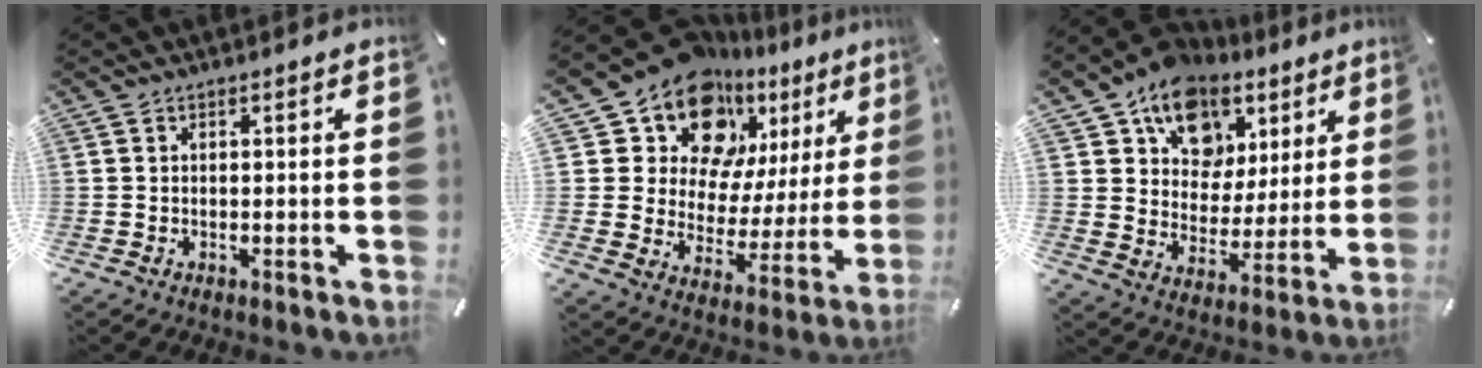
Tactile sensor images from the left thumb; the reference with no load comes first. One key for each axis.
{"total": 16.3, "fx": 11.8, "fy": 9.9, "fz": 5.4, "tx": -0.097, "ty": -0.106, "tz": 0.208}
{"total": 13.9, "fx": 7.7, "fy": 10.7, "fz": 4.3, "tx": -0.077, "ty": -0.042, "tz": 0.146}